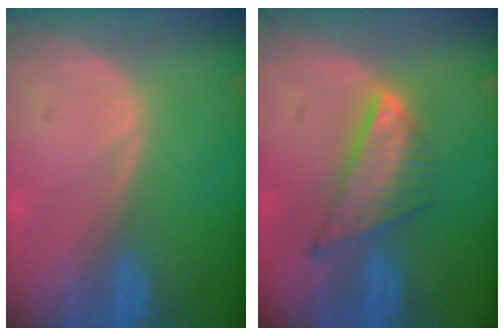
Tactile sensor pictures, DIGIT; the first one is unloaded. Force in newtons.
{"total": 7.5, "press": 6.5, "slide": 3.7}